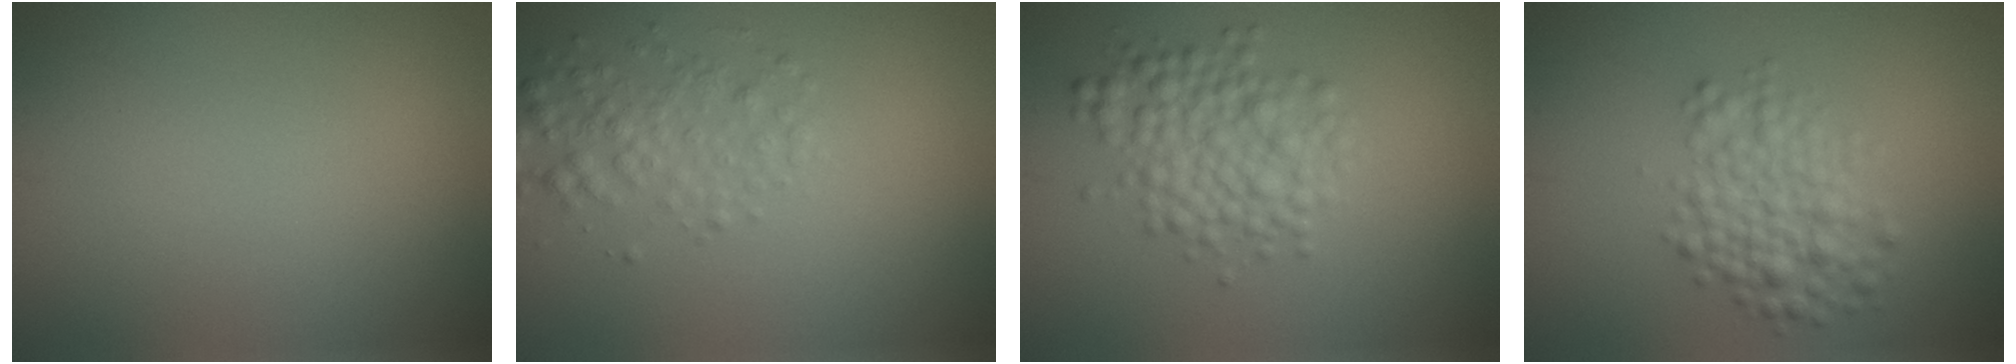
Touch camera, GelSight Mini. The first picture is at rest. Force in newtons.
{"total": 2.6, "press": 2.6, "slide": 0.0}
{"total": 4.1, "press": 4.1, "slide": 0.0}
{"total": 3.9, "press": 3.9, "slide": 0.1}